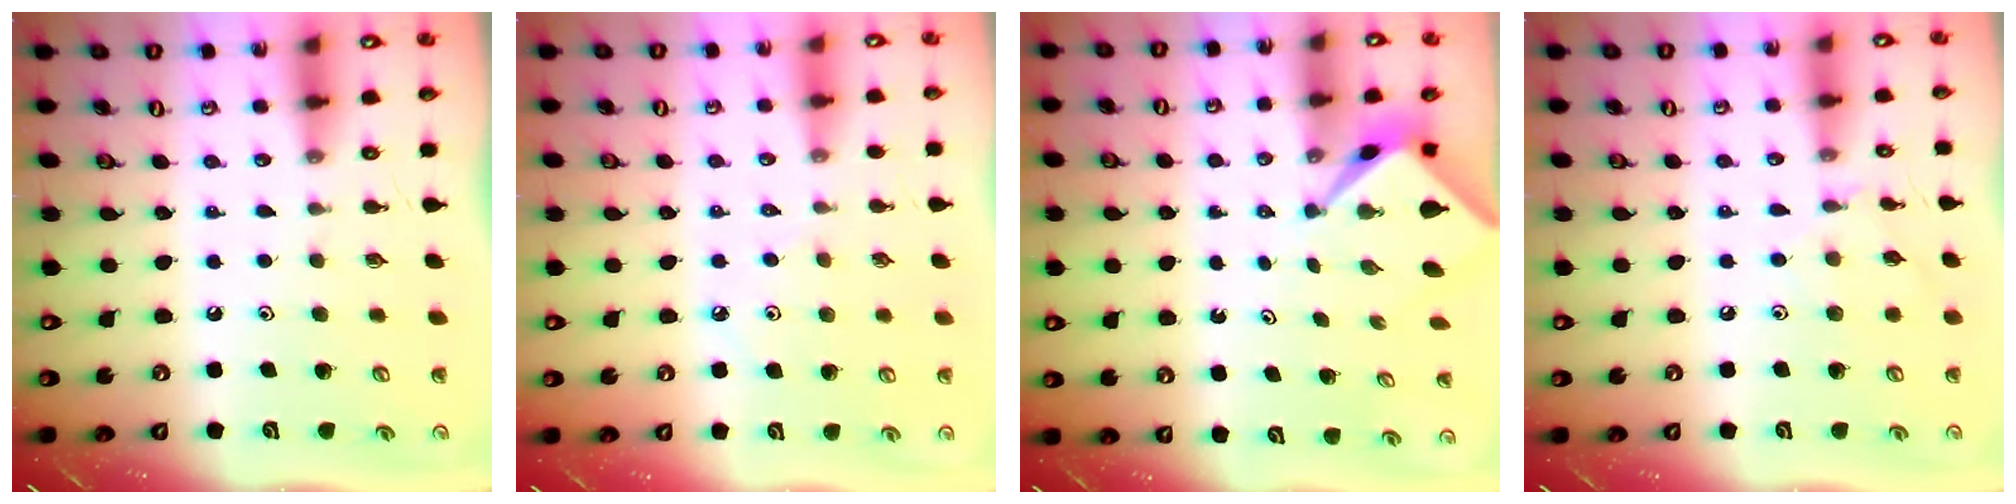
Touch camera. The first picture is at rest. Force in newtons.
{"total": 3.9, "press": 3.8, "slide": 0.7}
{"total": 2.1, "press": 2.1, "slide": 0.3}
{"total": 6.2, "press": 6.1, "slide": 0.7}